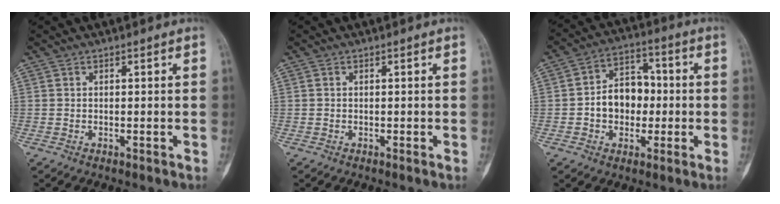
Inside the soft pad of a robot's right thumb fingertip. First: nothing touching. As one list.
[{"total": 0.0}, {"total": 10.2, "force": [-0.8, 7.7, 6.6], "torque": [-0.068, 0.033, -0.021]}]